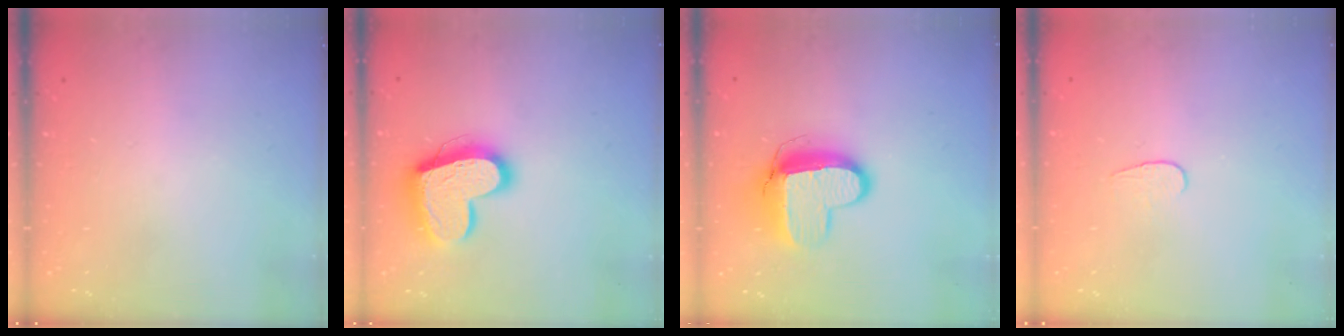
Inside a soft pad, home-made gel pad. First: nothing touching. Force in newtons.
{"total": 16.6, "press": 16.5, "slide": 1.4}
{"total": 12.0, "press": 12.0, "slide": 0.7}
{"total": 3.8, "press": 3.8, "slide": 0.4}